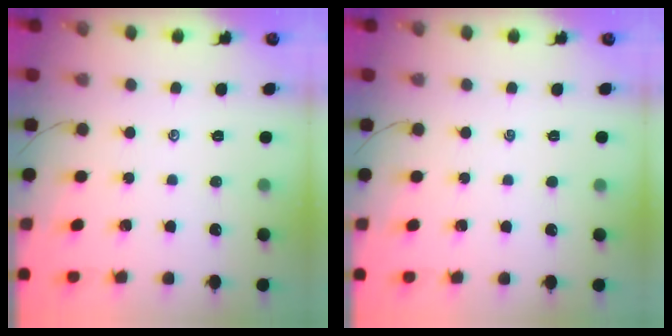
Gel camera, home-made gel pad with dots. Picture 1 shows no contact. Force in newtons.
{"total": 0.0}